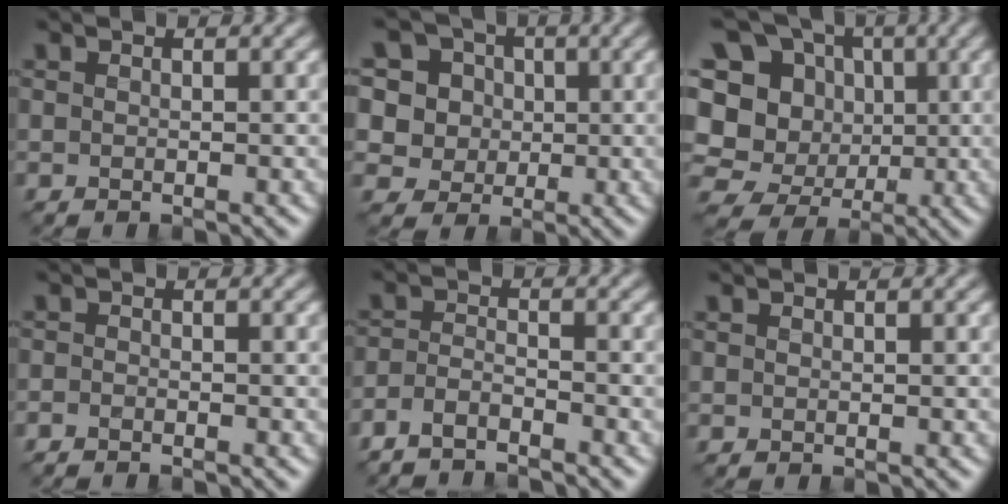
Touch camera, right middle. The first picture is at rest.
{"total": 9.6, "force": [3.8, 7.9, 3.8], "torque": [-0.102, 0.028, 0.050]}
{"total": 14.9, "force": [0.4, 13.8, 5.5], "torque": [-0.181, 0.025, -0.007]}
{"total": 1.2, "force": [-1.2, 0.1, 0.2], "torque": [-0.006, 0.000, -0.027]}
{"total": 2.7, "force": [-2.5, 0.4, 1.0], "torque": [-0.026, -0.001, -0.059]}
{"total": 0.0}